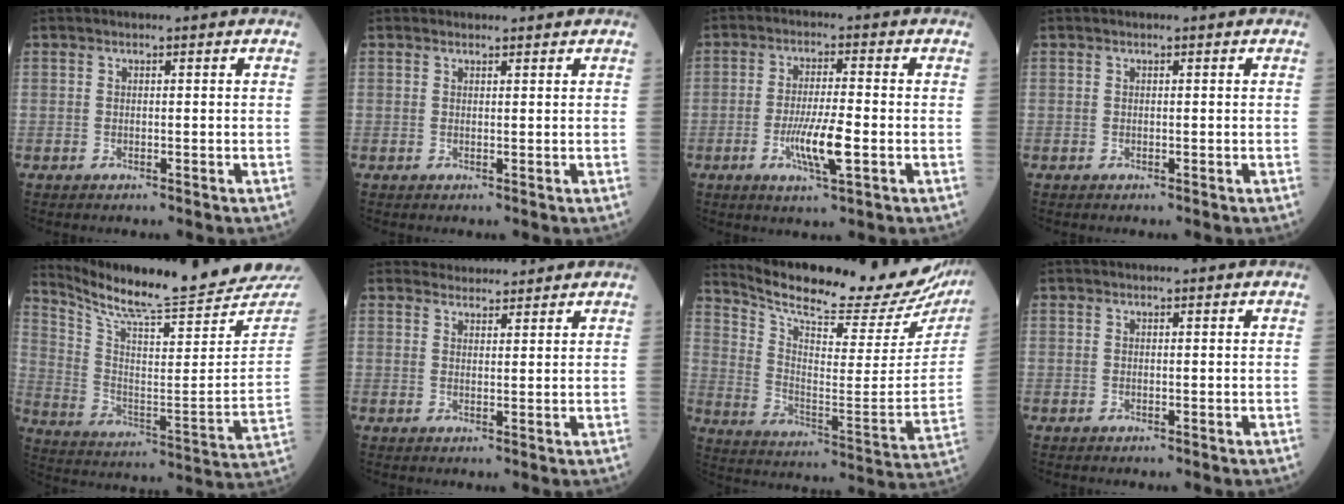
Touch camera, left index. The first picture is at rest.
{"total": 1.1, "force": [1.1, 0.3, -0.1], "torque": [-0.002, 0.003, 0.015]}
{"total": 6.7, "force": [-2.1, 0.5, 6.3], "torque": [-0.119, -0.013, -0.038]}
{"total": 0.0}
{"total": 24.5, "force": [22.9, -0.5, 8.6], "torque": [-0.153, -0.116, 0.321]}
{"total": 5.1, "force": [4.9, 1.2, 0.2], "torque": [0.005, 0.020, 0.068]}
{"total": 26.3, "force": [23.3, 3.4, 11.9], "torque": [-0.194, -0.076, 0.318]}
{"total": 0.0}